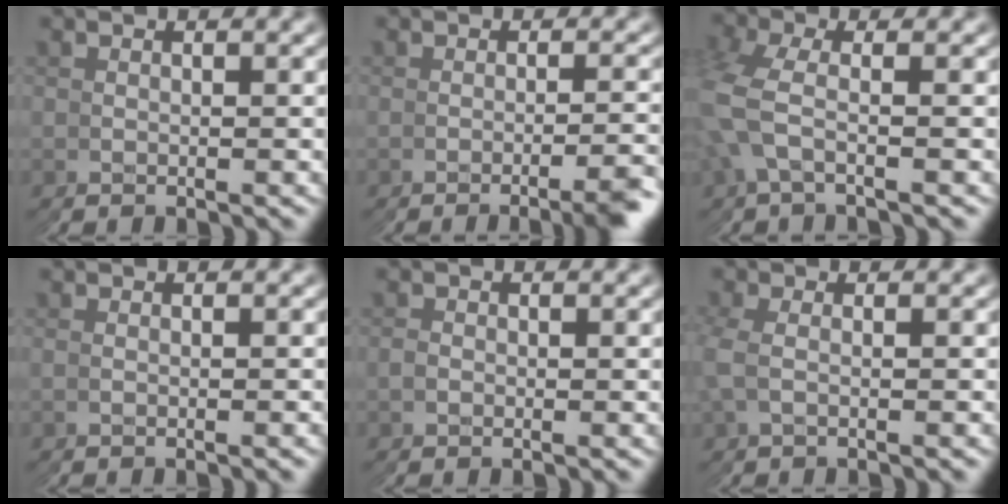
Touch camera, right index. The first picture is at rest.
{"total": 2.2, "force": [-1.6, -1.1, 1.1], "torque": [-0.010, 0.017, -0.034]}
{"total": 2.6, "force": [1.7, 1.9, 0.7], "torque": [-0.040, 0.009, 0.023]}
{"total": 0.8, "force": [-0.2, -0.8, -0.2], "torque": [0.002, 0.007, -0.006]}
{"total": 1.5, "force": [-0.4, 0.3, -1.4], "torque": [0.022, 0.002, -0.009]}
{"total": 1.0, "force": [0.9, -0.2, -0.5], "torque": [-0.005, 0.013, 0.010]}